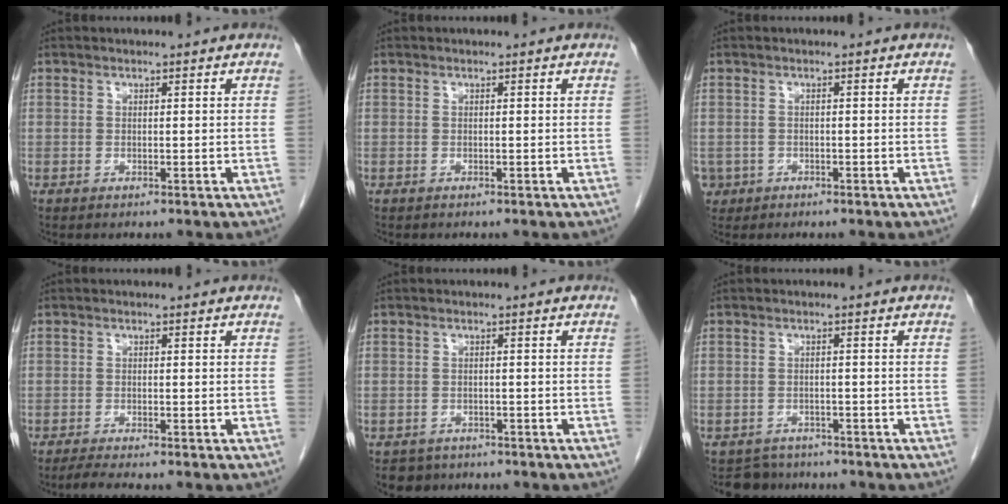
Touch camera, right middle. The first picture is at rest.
{"total": 0.0}
{"total": 2.9, "force": [-1.5, 2.5, 0.2], "torque": [-0.005, 0.005, -0.025]}
{"total": 2.0, "force": [-1.8, -0.4, 0.9], "torque": [-0.027, -0.008, -0.036]}
{"total": 3.1, "force": [-2.4, 1.9, -0.2], "torque": [-0.002, 0.004, -0.038]}
{"total": 3.4, "force": [-3.0, 1.5, -0.8], "torque": [0.008, 0.001, -0.048]}